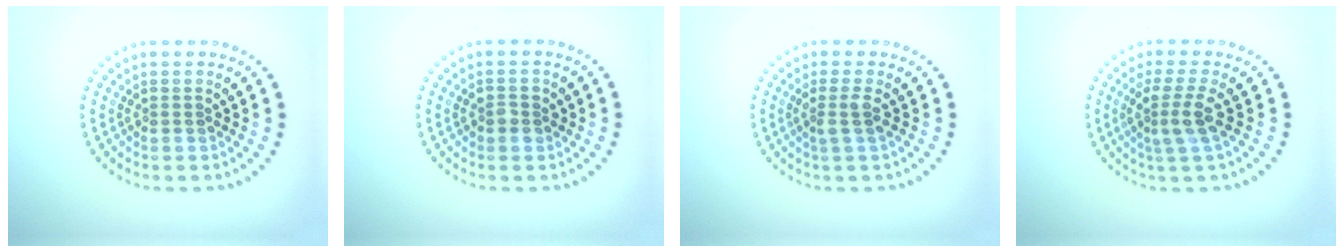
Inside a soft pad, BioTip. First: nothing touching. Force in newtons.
{"total": 1.4, "press": 1.4, "slide": 0.2}
{"total": 1.8, "press": 1.3, "slide": 1.2}
{"total": 2.9, "press": 2.3, "slide": 1.8}